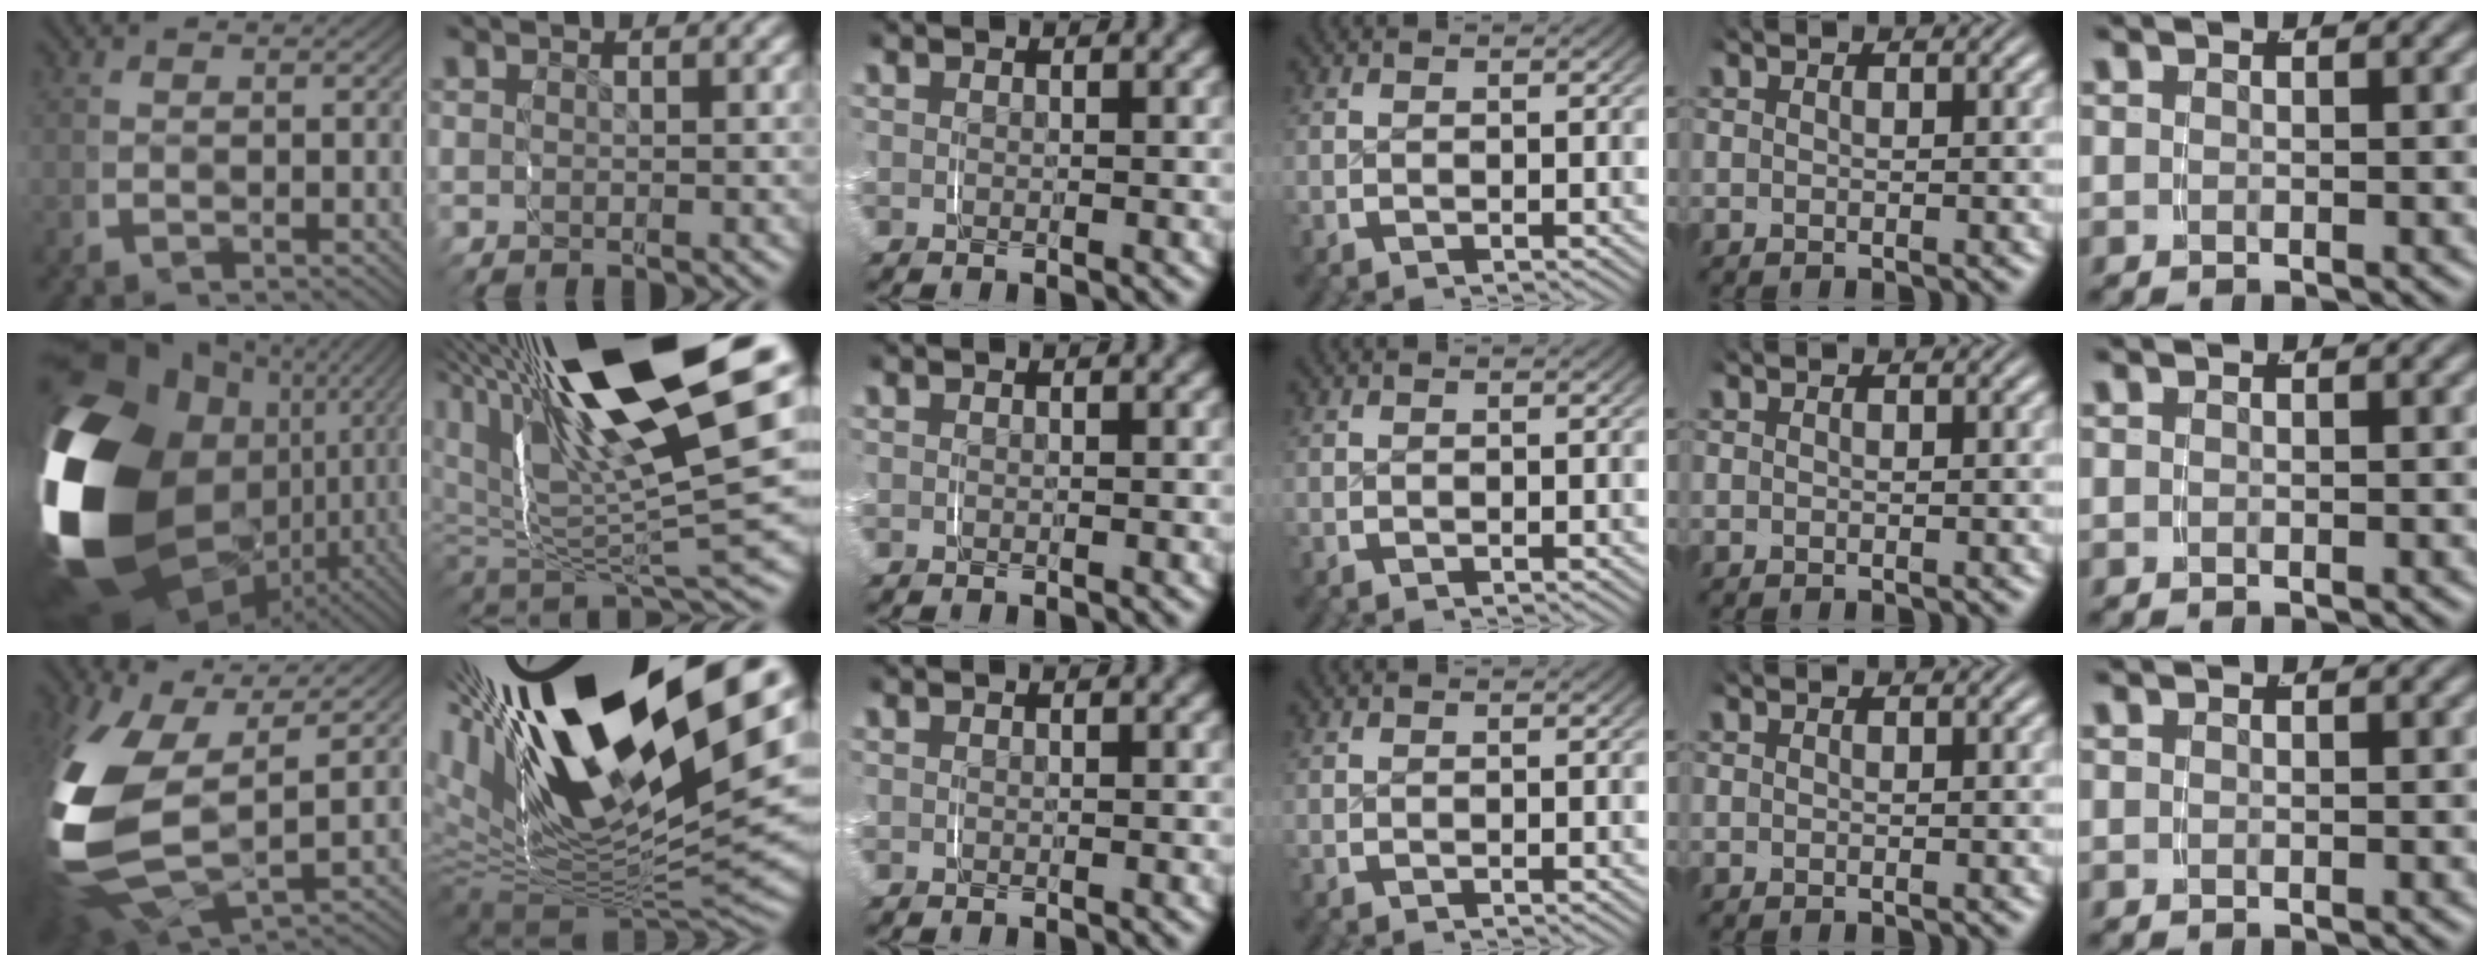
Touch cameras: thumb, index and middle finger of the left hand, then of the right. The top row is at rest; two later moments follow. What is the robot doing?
{"motion": "grasp_and_lifting", "object": "knife"}